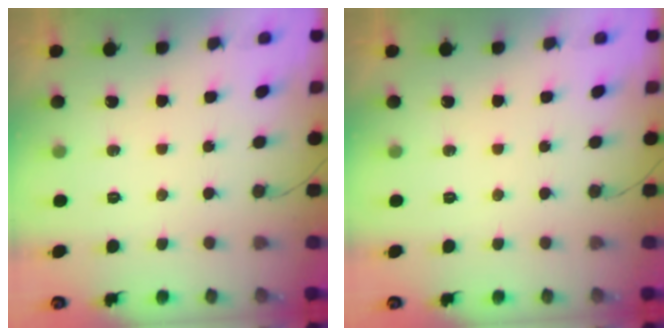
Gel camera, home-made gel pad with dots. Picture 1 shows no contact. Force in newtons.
{"total": 0.0}